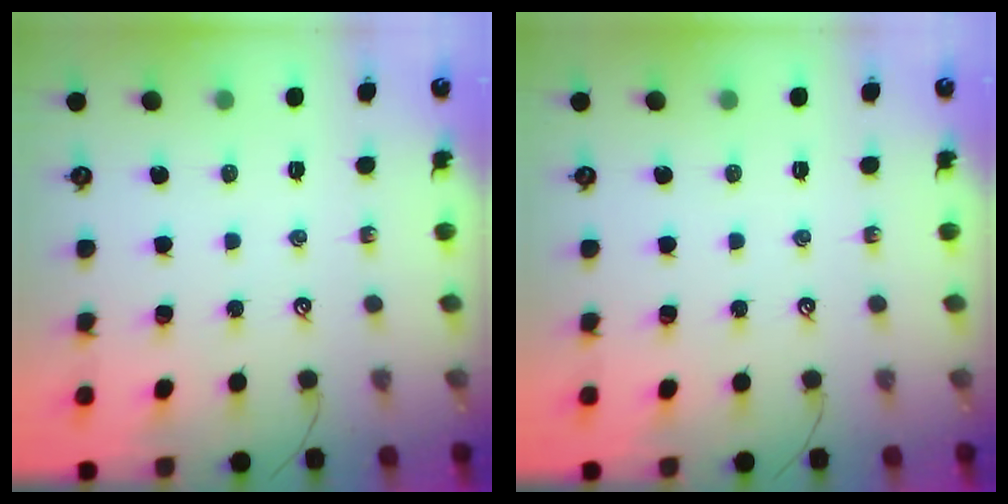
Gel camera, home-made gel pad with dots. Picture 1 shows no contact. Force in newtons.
{"total": 0.0}